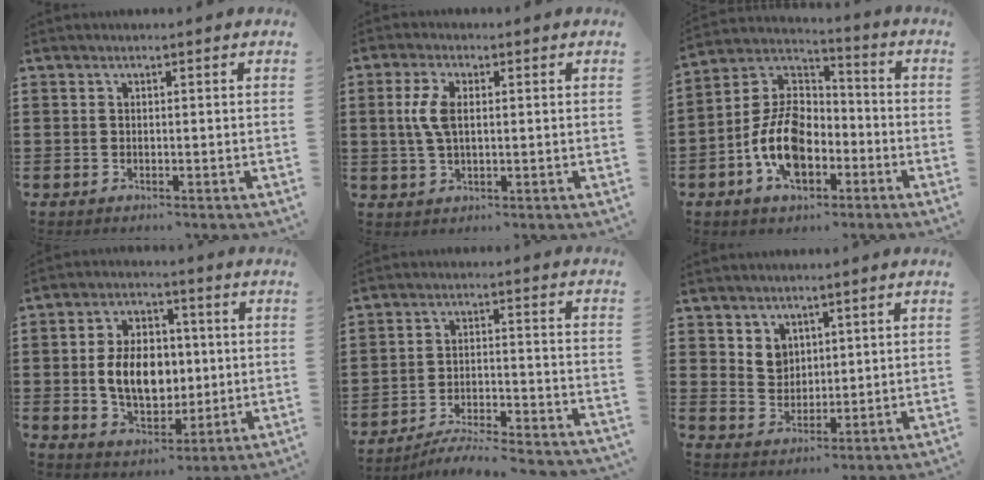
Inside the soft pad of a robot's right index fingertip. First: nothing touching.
{"total": 5.2, "force": [0.7, 2.4, 4.6], "torque": [-0.112, 0.004, 0.006]}
{"total": 11.1, "force": [-4.1, 6.8, 7.9], "torque": [-0.192, 0.005, -0.080]}
{"total": 9.4, "force": [0.1, 6.5, 6.7], "torque": [-0.125, 0.007, -0.003]}
{"total": 5.9, "force": [-5.7, 0.1, 1.8], "torque": [-0.035, -0.002, -0.112]}
{"total": 4.2, "force": [2.8, 3.1, 0.7], "torque": [-0.028, 0.006, 0.054]}